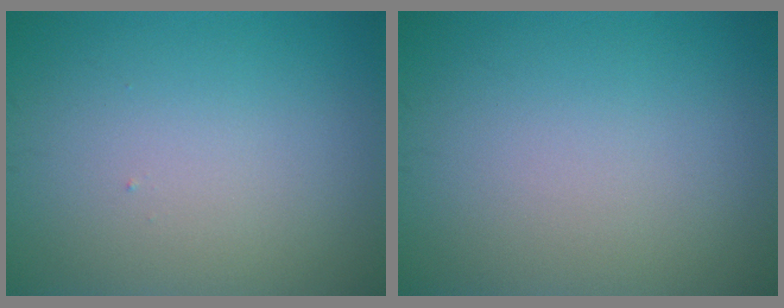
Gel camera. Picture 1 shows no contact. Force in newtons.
{"total": 0.0}